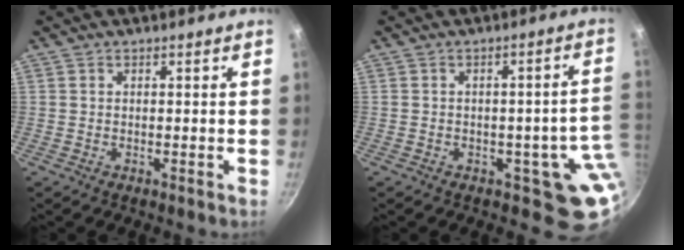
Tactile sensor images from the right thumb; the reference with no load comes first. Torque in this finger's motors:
{"motor_torque": [2.03, 0.72, 1.41, -0.95, 0.04]}